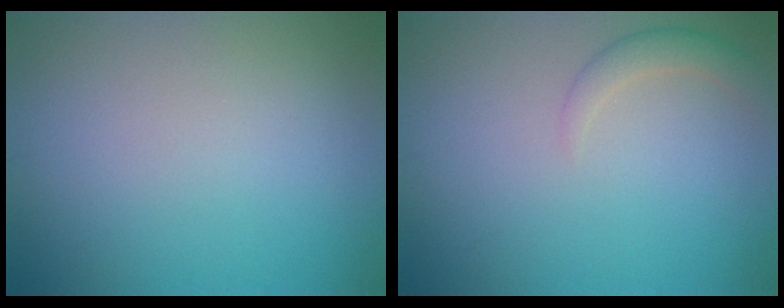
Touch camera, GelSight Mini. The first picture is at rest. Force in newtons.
{"total": 1.7, "press": 1.7, "slide": 0.1}